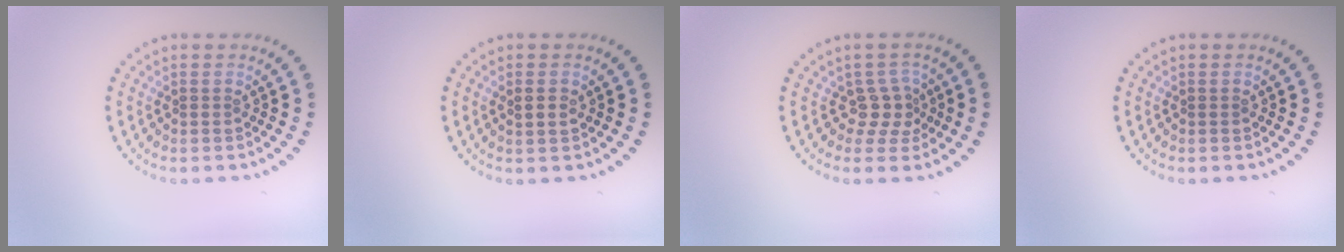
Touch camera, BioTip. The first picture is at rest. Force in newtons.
{"total": 1.2, "press": 1.2, "slide": 0.3}
{"total": 2.2, "press": 1.5, "slide": 1.6}
{"total": 0.0}